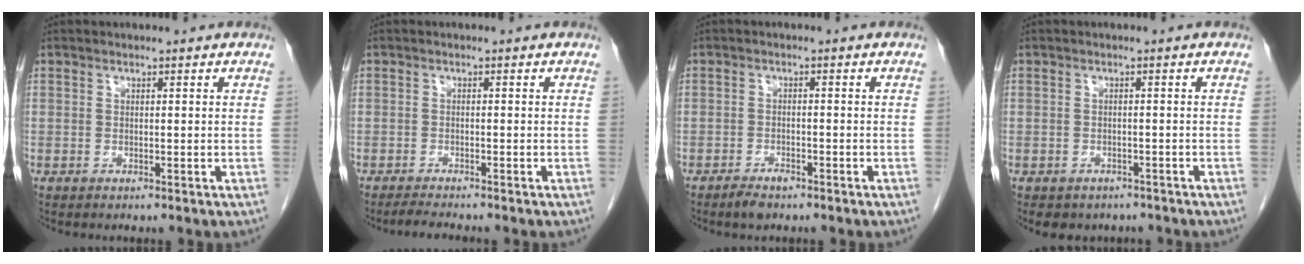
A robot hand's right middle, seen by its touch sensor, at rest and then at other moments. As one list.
[{"total": 2.6, "force": [-2.4, -0.2, 0.9], "torque": [-0.027, -0.013, -0.041]}, {"total": 2.5, "force": [-2.0, 0.8, 1.3], "torque": [-0.026, -0.002, -0.031]}, {"total": 4.7, "force": [-3.9, 2.7, 0.5], "torque": [-0.002, 0.008, -0.047]}]